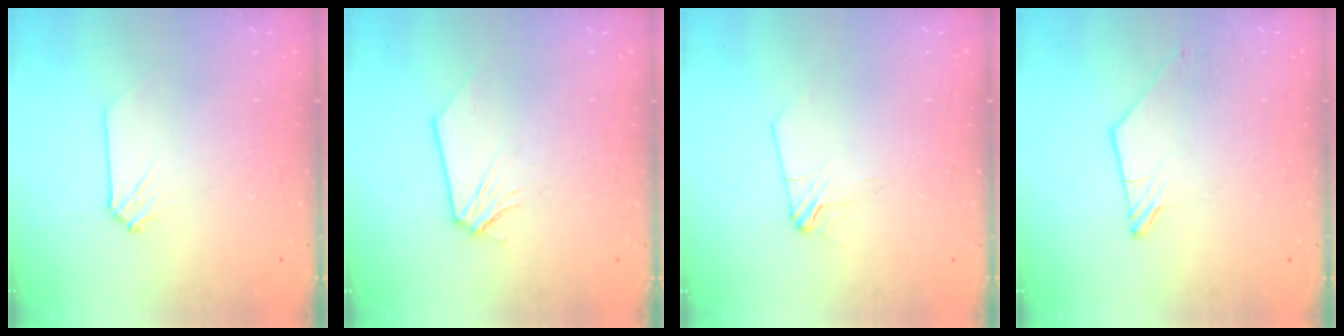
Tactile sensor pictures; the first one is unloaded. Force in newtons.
{"total": 0.0}
{"total": 2.9, "press": 2.9, "slide": 0.4}
{"total": 0.8, "press": 0.8, "slide": 0.2}